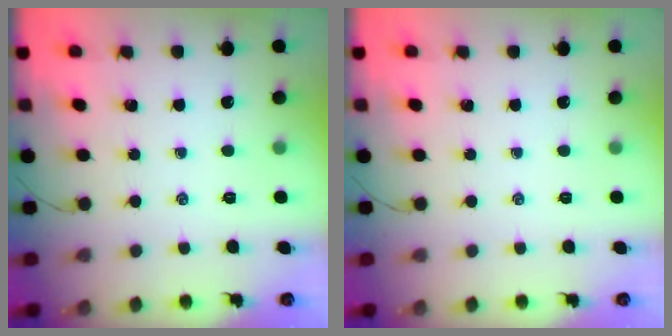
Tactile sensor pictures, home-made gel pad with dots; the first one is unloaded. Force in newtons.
{"total": 0.0}